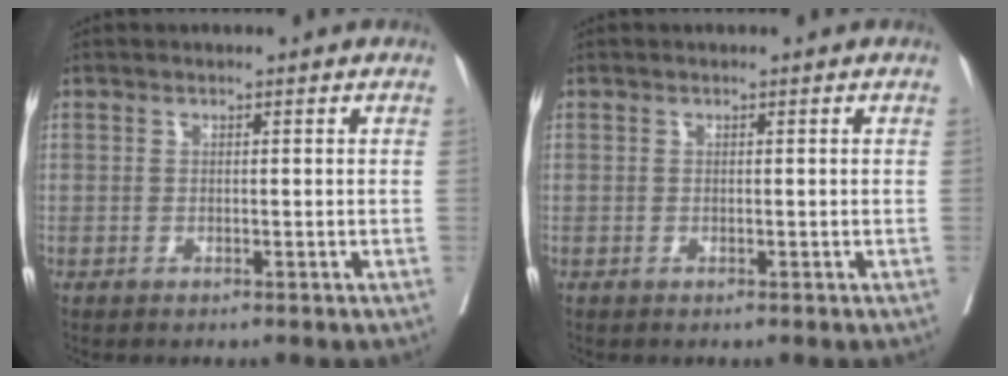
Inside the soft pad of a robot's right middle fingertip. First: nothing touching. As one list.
[{"total": 0.0}]